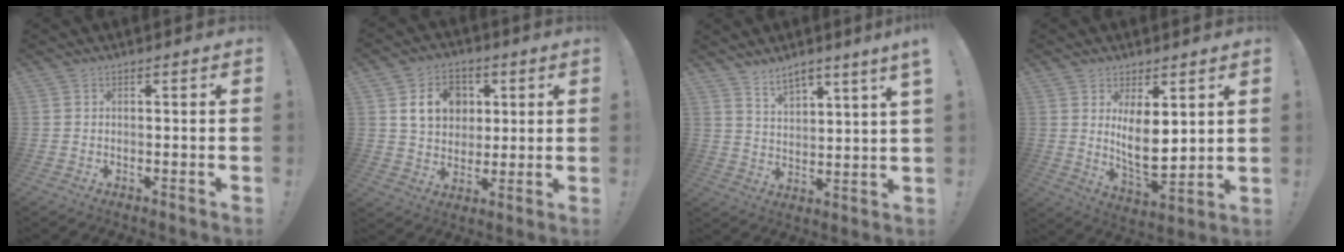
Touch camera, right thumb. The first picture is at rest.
{"total": 13.5, "force": [4.4, 11.2, 6.3], "torque": [-0.084, -0.009, 0.088]}
{"total": 6.4, "force": [5.6, 0.4, 3.1], "torque": [-0.053, -0.034, 0.097]}
{"total": 10.8, "force": [2.9, 5.3, 8.9], "torque": [-0.153, -0.039, 0.054]}